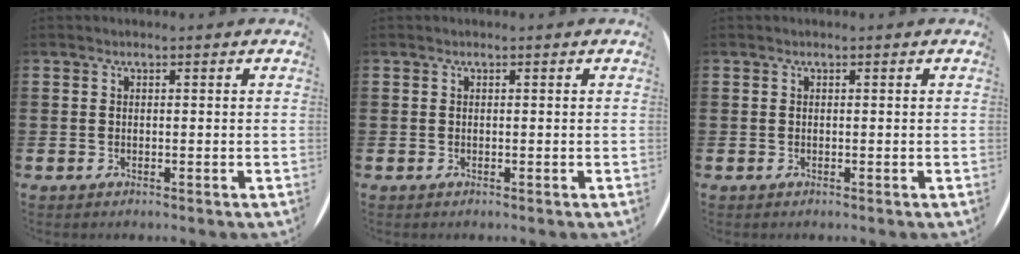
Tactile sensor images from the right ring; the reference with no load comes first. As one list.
[{"total": 0.0}, {"total": 0.0}]